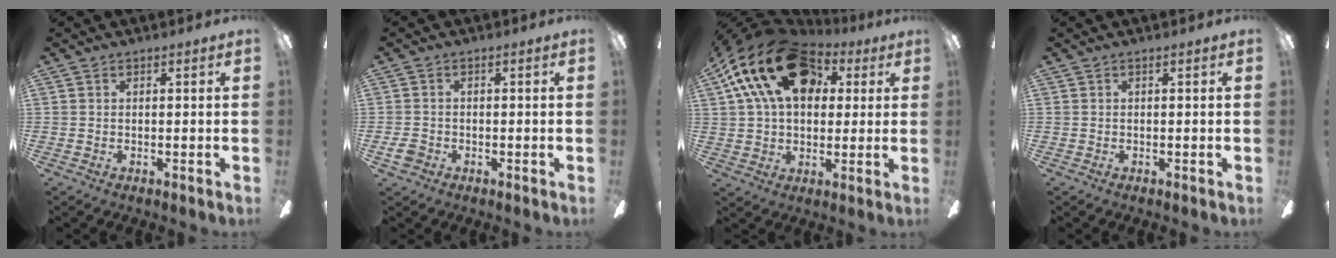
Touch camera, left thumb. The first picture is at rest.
{"total": 3.1, "force": [-1.4, 2.4, 1.5], "torque": [-0.036, 0.005, -0.028]}
{"total": 21.4, "force": [8.8, 13.7, 13.9], "torque": [-0.258, -0.018, 0.153]}
{"total": 0.0}